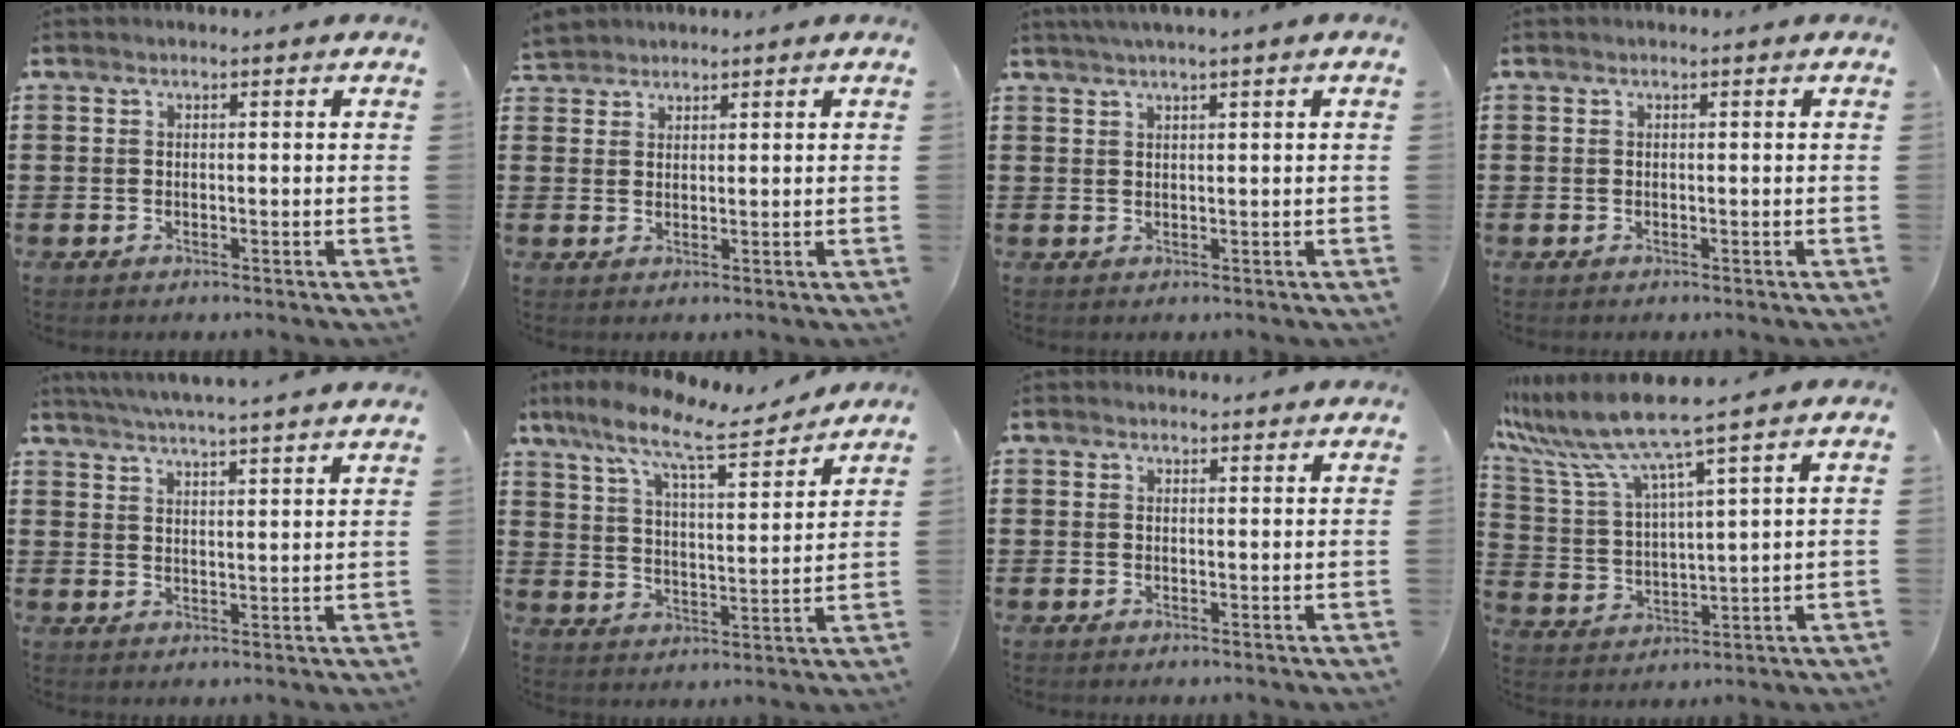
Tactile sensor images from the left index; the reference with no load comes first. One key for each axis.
{"total": 2.0, "fx": 1.9, "fy": 0.6, "fz": -0.1, "tx": -0.004, "ty": 0.002, "tz": 0.039}
{"total": 1.6, "fx": 1.1, "fy": -0.4, "fz": 1.1, "tx": -0.020, "ty": -0.002, "tz": 0.022}
{"total": 0.0}
{"total": 4.9, "fx": 4.6, "fy": -1.0, "fz": 1.1, "tx": -0.039, "ty": -0.027, "tz": 0.081}
{"total": 9.4, "fx": 7.6, "fy": 1.3, "fz": 5.3, "tx": -0.126, "ty": -0.046, "tz": 0.125}
{"total": 1.1, "fx": 1.0, "fy": 0.2, "fz": 0.2, "tx": -0.006, "ty": 0.000, "tz": 0.021}
{"total": 8.7, "fx": 7.1, "fy": -0.2, "fz": 5.0, "tx": -0.127, "ty": -0.042, "tz": 0.120}